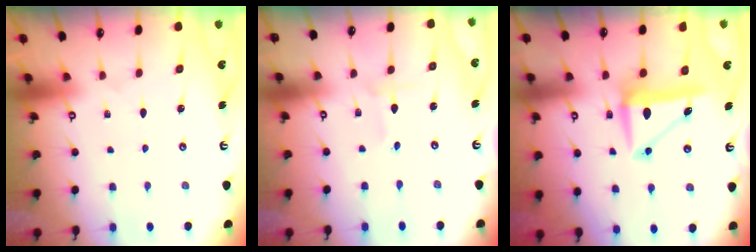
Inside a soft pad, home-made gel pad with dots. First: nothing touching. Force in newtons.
{"total": 1.8, "press": 1.7, "slide": 0.2}
{"total": 7.5, "press": 7.3, "slide": 1.8}